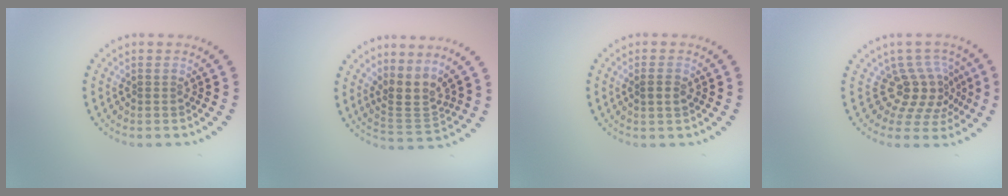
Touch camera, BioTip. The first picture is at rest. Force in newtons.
{"total": 3.0, "press": 2.0, "slide": 2.2}
{"total": 1.3, "press": 1.2, "slide": 0.5}
{"total": 4.0, "press": 2.7, "slide": 2.9}